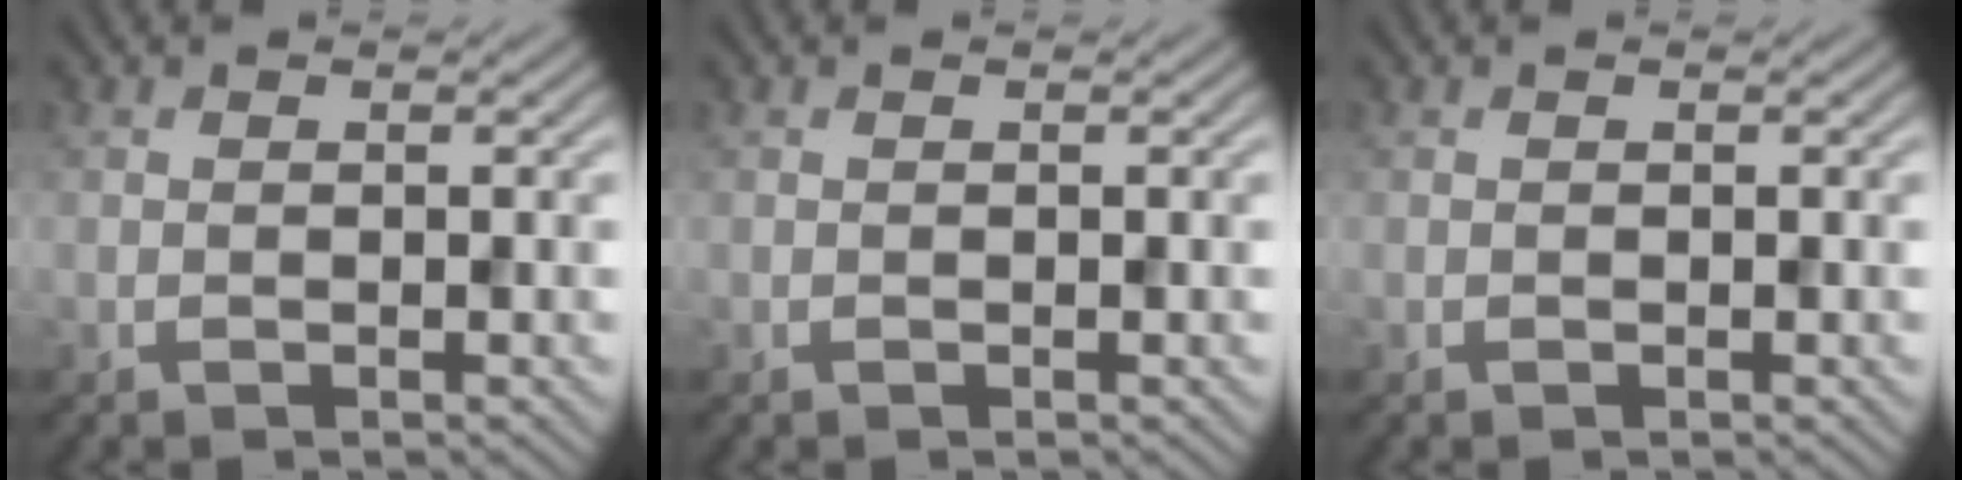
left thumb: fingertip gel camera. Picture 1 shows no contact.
{"total": 0.0}
{"total": 0.0}